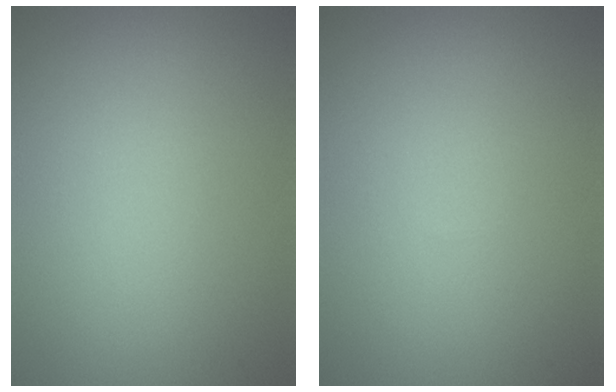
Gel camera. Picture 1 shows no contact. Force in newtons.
{"total": 0.0}